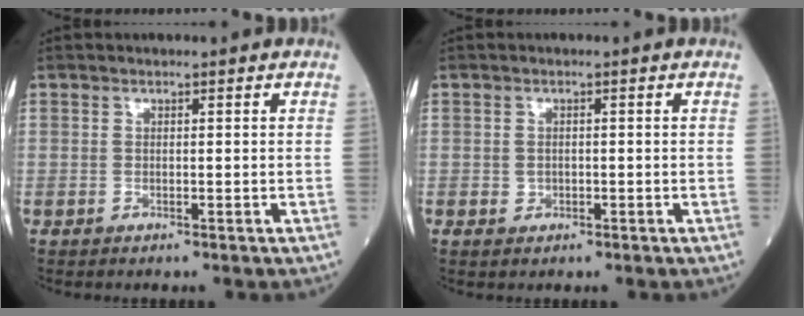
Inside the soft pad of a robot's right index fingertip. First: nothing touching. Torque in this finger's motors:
{"motor_torque": [-0.13, 0.02, 0.00, 0.00]}